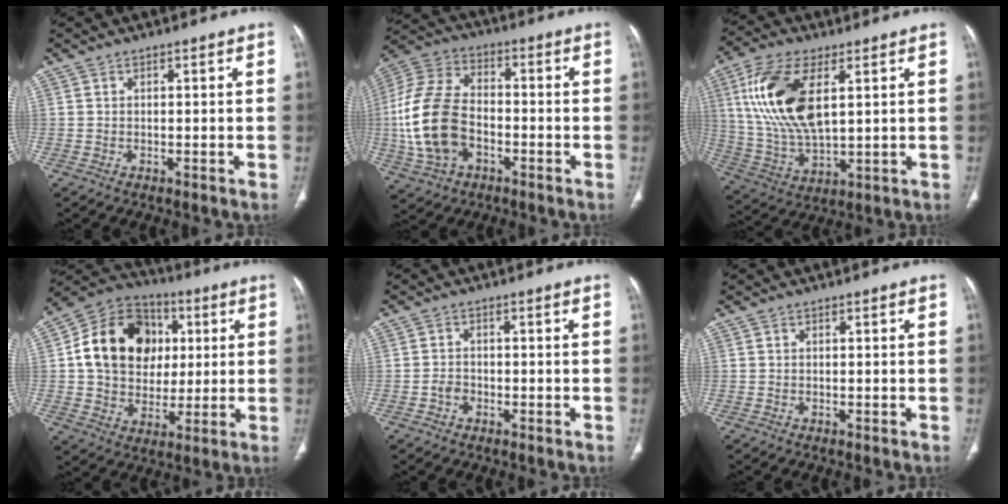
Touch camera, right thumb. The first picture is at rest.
{"total": 17.3, "force": [-3.5, 11.3, 12.6], "torque": [-0.269, 0.024, -0.065]}
{"total": 17.4, "force": [5.1, 8.2, 14.5], "torque": [-0.295, -0.015, 0.103]}
{"total": 18.8, "force": [3.1, 15.3, 10.5], "torque": [-0.152, 0.016, 0.054]}
{"total": 2.0, "force": [-0.9, 1.6, 0.9], "torque": [-0.010, 0.011, -0.018]}
{"total": 0.0}